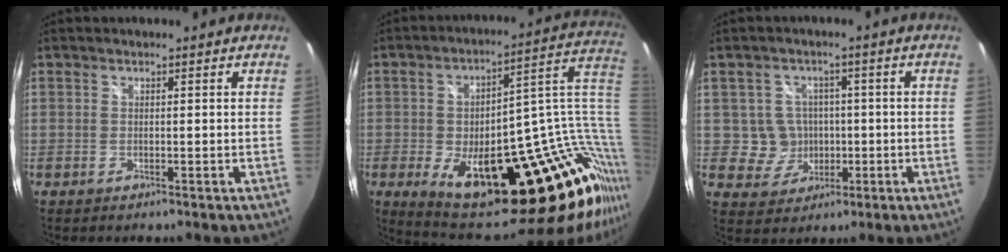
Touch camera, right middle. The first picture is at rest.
{"total": 30.8, "force": [-5.1, 13.2, 27.4], "torque": [-0.388, -0.006, -0.036]}
{"total": 5.9, "force": [-0.5, 5.8, 0.9], "torque": [-0.029, 0.016, 0.006]}